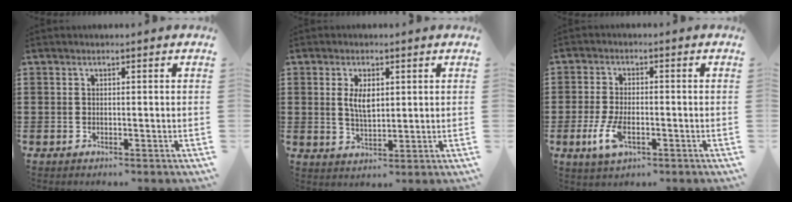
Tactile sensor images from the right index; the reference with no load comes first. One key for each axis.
{"total": 4.2, "fx": 1.0, "fy": 1.8, "fz": 3.6, "tx": -0.067, "ty": 0.003, "tz": 0.015}
{"total": 5.6, "fx": -1.8, "fy": 2.5, "fz": 4.7, "tx": -0.111, "ty": -0.009, "tz": -0.039}